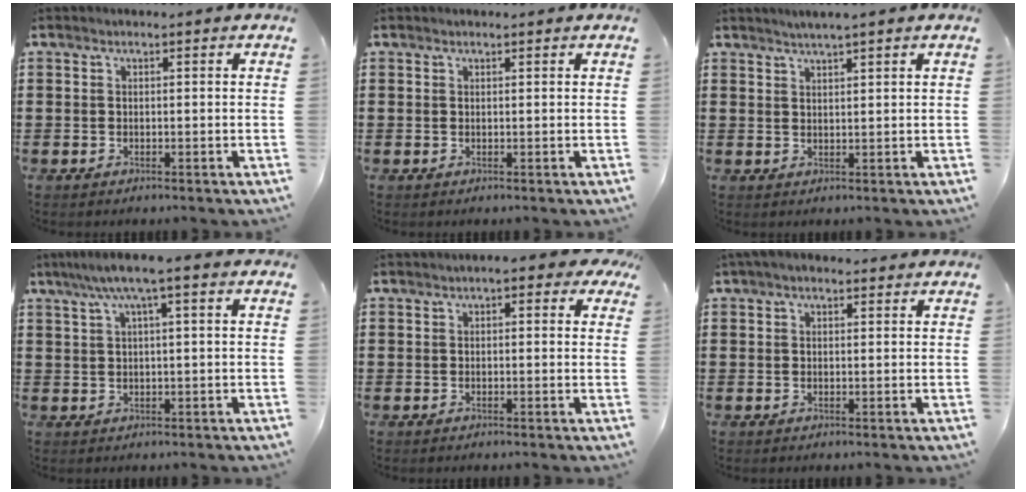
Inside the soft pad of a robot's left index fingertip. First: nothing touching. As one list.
[{"total": 0.0}, {"total": 1.6, "force": [1.4, -0.4, 0.7], "torque": [-0.014, 0.001, 0.027]}, {"total": 4.5, "force": [1.6, 0.2, 4.2], "torque": [-0.084, 0.004, 0.024]}, {"total": 1.9, "force": [0.5, 0.7, 1.7], "torque": [-0.034, 0.007, 0.006]}, {"total": 1.9, "force": [1.1, 1.0, 1.1], "torque": [-0.025, 0.008, 0.020]}]